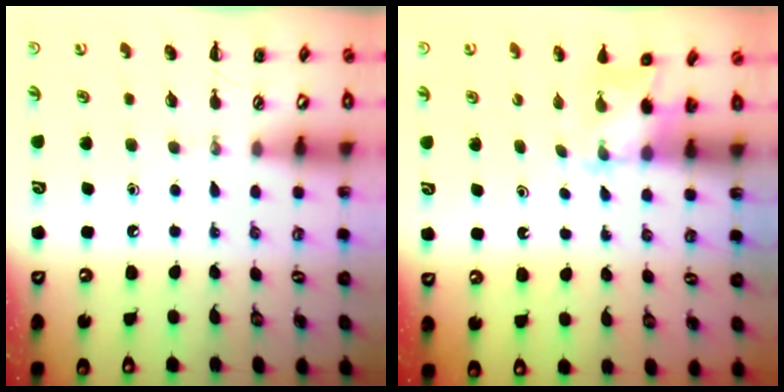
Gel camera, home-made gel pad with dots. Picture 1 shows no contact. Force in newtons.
{"total": 2.3, "press": 2.2, "slide": 0.7}